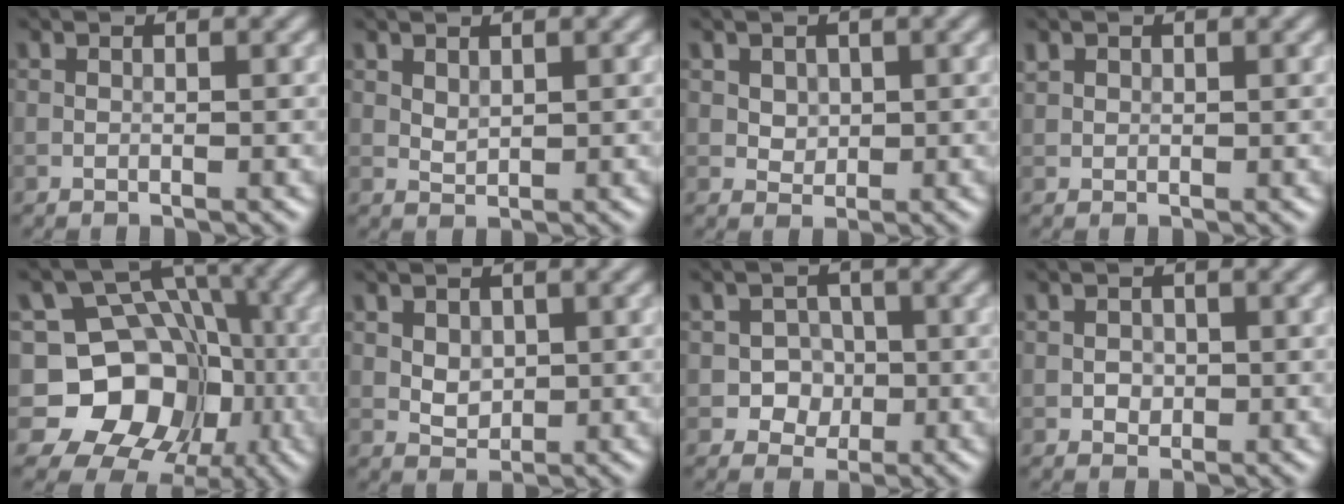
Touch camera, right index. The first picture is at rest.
{"total": 1.1, "force": [0.8, 0.6, 0.6], "torque": [-0.015, -0.002, 0.021]}
{"total": 1.7, "force": [0.6, 1.4, 0.7], "torque": [-0.015, -0.004, 0.020]}
{"total": 0.9, "force": [0.5, 0.7, 0.2], "torque": [-0.002, 0.000, 0.011]}
{"total": 11.8, "force": [-2.5, 10.1, 5.5], "torque": [-0.071, 0.012, -0.079]}
{"total": 1.9, "force": [0.4, 1.5, 1.1], "torque": [-0.021, -0.002, 0.011]}
{"total": 3.0, "force": [-0.6, 2.7, 1.1], "torque": [-0.001, 0.001, -0.023]}
{"total": 1.2, "force": [-0.1, 1.2, 0.4], "torque": [-0.002, -0.003, -0.003]}